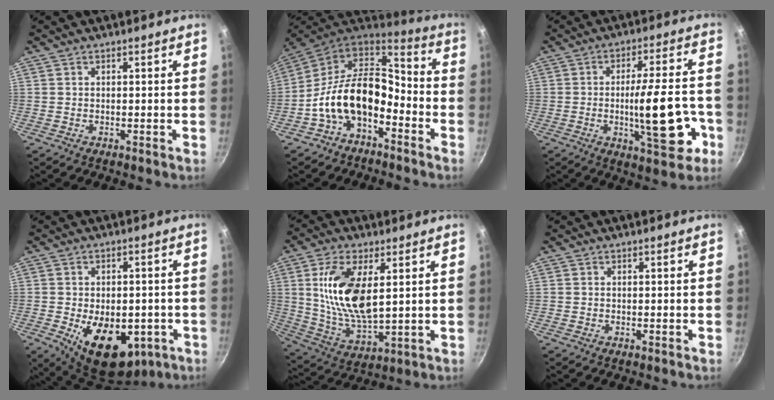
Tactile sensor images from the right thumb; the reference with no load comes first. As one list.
[{"total": 16.3, "force": [-5.3, 10.0, 11.7], "torque": [-0.188, 0.066, -0.112]}, {"total": 15.8, "force": [-4.3, 4.8, 14.4], "torque": [-0.182, 0.023, -0.057]}, {"total": 16.4, "force": [-5.0, 9.9, 12.1], "torque": [-0.142, -0.005, -0.055]}, {"total": 15.4, "force": [3.6, 7.2, 13.1], "torque": [-0.248, -0.018, 0.077]}, {"total": 0.0}]